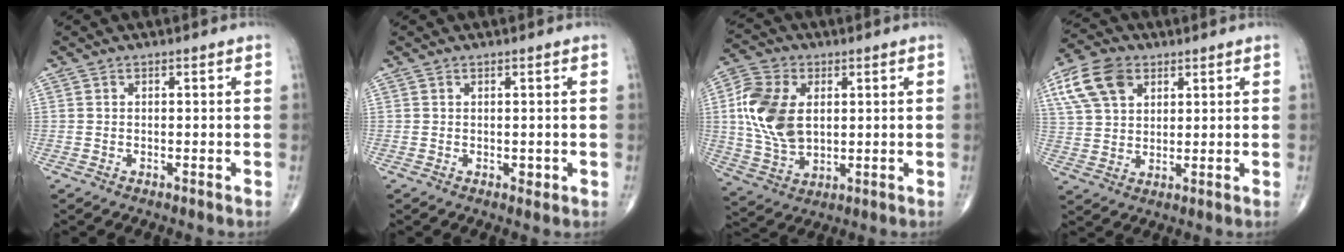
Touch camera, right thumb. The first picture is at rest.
{"total": 1.0, "force": [0.0, 0.7, 0.8], "torque": [-0.005, -0.001, 0.002]}
{"total": 13.6, "force": [2.1, 8.9, 10.1], "torque": [-0.198, -0.007, 0.041]}
{"total": 10.9, "force": [4.8, 7.1, 6.6], "torque": [-0.119, -0.002, 0.093]}